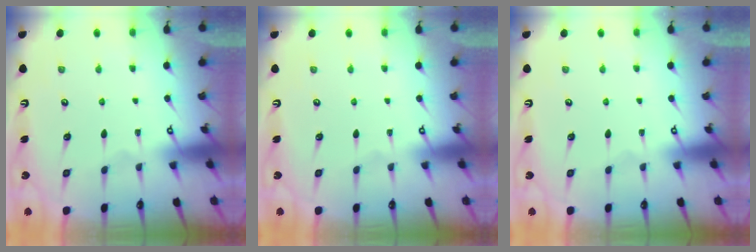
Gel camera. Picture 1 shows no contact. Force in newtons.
{"total": 0.0}
{"total": 0.0}